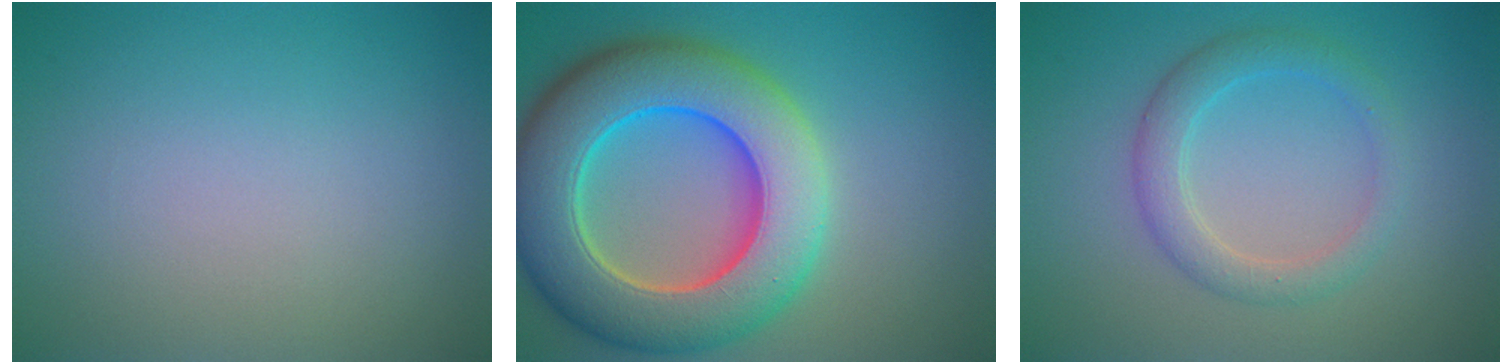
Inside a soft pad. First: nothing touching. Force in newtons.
{"total": 12.2, "press": 12.1, "slide": 0.9}
{"total": 3.0, "press": 3.0, "slide": 0.2}